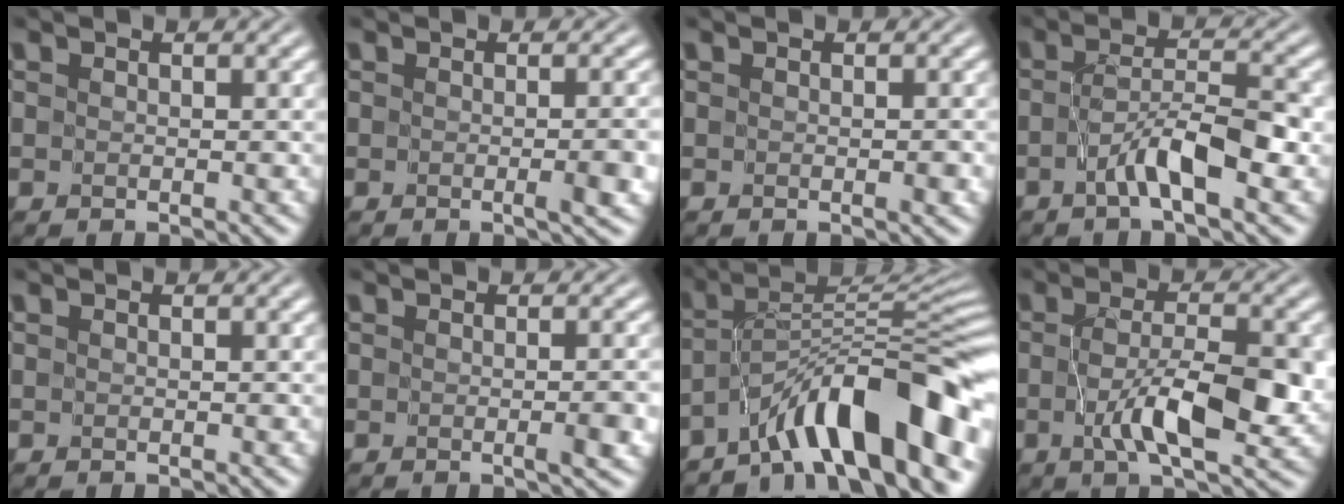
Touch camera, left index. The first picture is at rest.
{"total": 2.3, "force": [-0.5, 0.2, 2.2], "torque": [-0.029, -0.007, -0.005]}
{"total": 0.5, "force": [-0.2, 0.1, 0.4], "torque": [-0.007, -0.003, -0.001]}
{"total": 4.2, "force": [-1.8, 0.7, 3.7], "torque": [-0.067, 0.006, -0.034]}
{"total": 0.0}
{"total": 1.9, "force": [-0.5, 0.0, 1.8], "torque": [-0.026, -0.008, -0.005]}
{"total": 11.2, "force": [-7.1, 2.5, 8.3], "torque": [-0.104, 0.017, -0.126]}
{"total": 6.7, "force": [-1.5, 2.0, 6.2], "torque": [-0.114, -0.008, -0.022]}